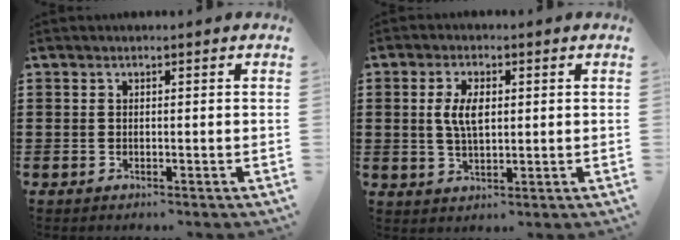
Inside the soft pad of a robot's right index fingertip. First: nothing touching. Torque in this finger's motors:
{"motor_torque": [0.65, 0.07, 0.44, 0.10]}